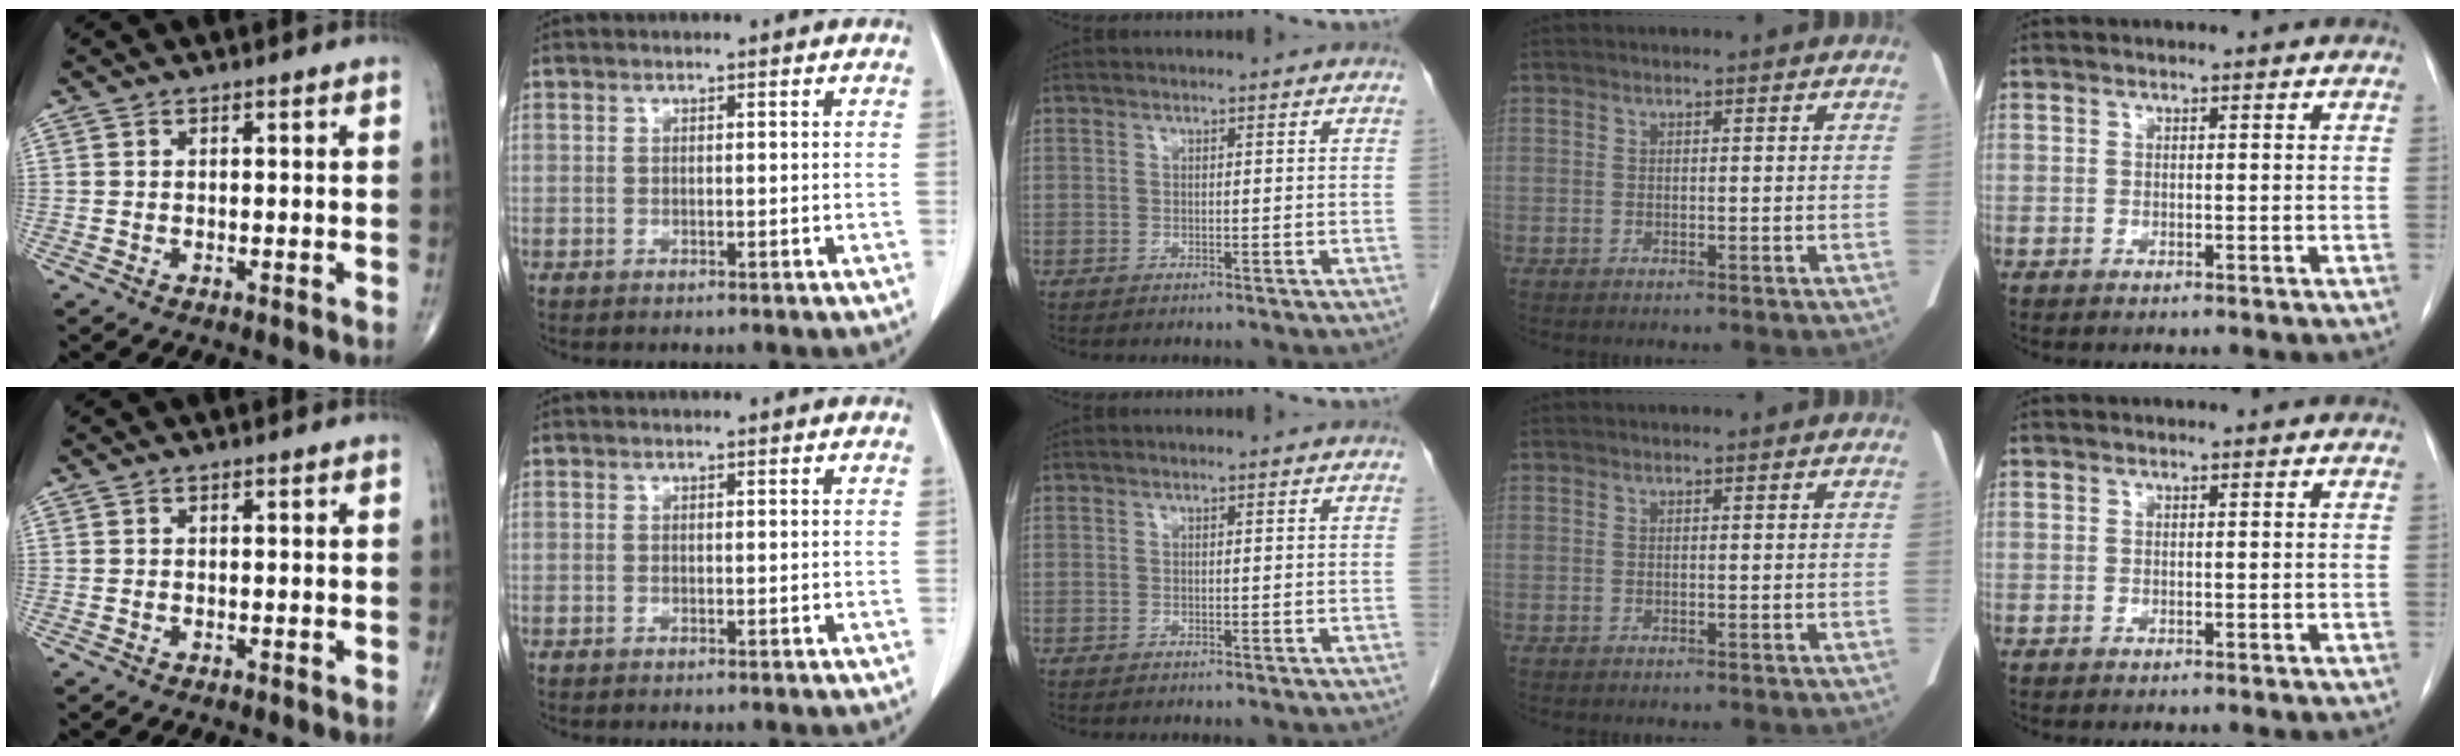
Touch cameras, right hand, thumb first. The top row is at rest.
{}